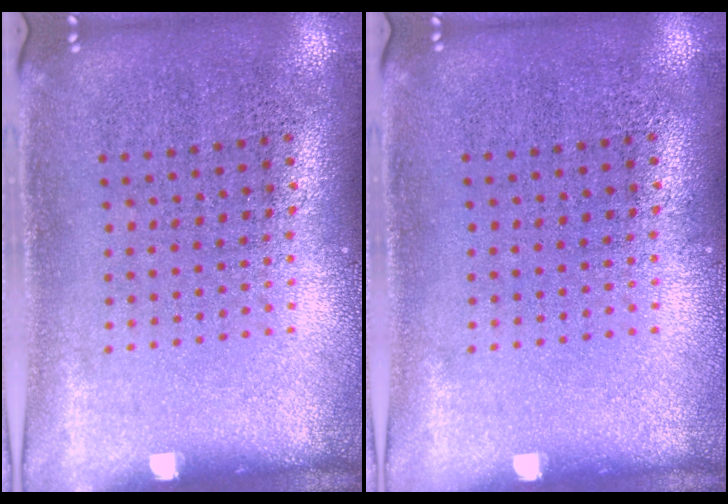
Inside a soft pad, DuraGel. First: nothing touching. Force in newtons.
{"total": 0.0}